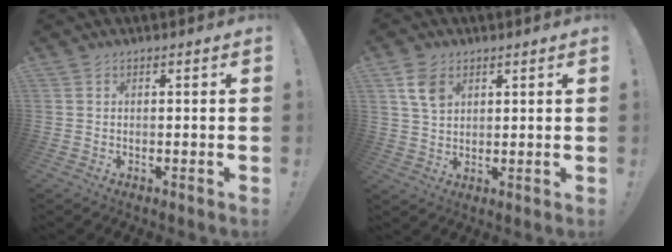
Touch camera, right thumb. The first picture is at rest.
{"total": 6.7, "force": [3.0, 4.6, 3.8], "torque": [-0.064, -0.005, 0.060]}